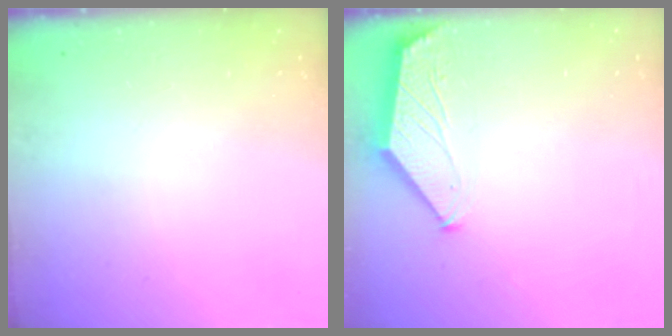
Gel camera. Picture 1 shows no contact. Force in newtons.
{"total": 1.7, "press": 1.6, "slide": 0.4}